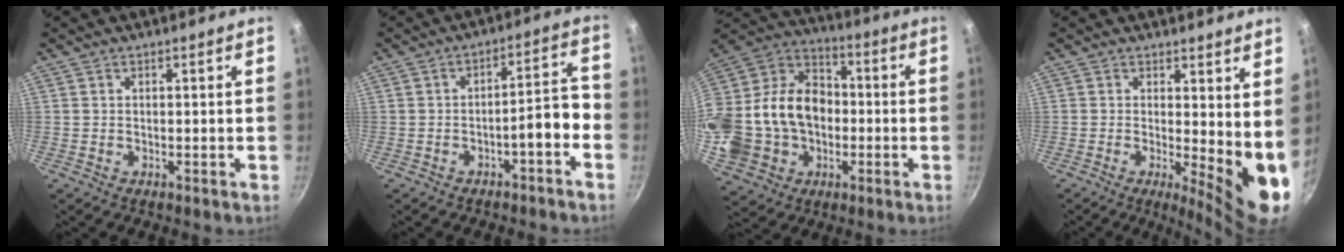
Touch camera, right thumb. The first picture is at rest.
{"total": 6.5, "force": [-3.2, 1.7, 5.3], "torque": [-0.071, 0.051, -0.037]}
{"total": 25.5, "force": [-2.1, 20.1, 15.5], "torque": [-0.299, 0.057, -0.027]}
{"total": 9.5, "force": [0.8, 3.1, 9.0], "torque": [-0.104, -0.029, 0.014]}